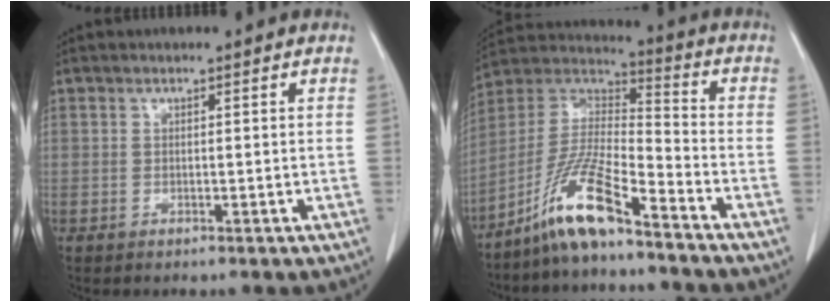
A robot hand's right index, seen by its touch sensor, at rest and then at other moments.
{"total": 12.4, "force": [-8.8, 1.1, 8.7], "torque": [-0.185, 0.000, -0.168]}